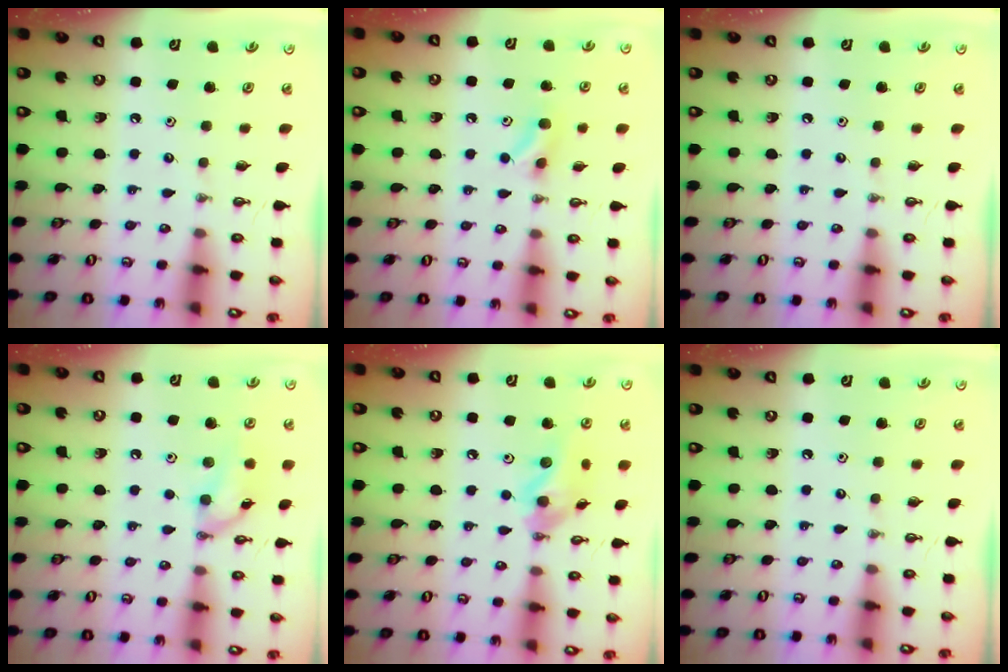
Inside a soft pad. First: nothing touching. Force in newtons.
{"total": 4.0, "press": 3.8, "slide": 1.4}
{"total": 0.0}
{"total": 10.3, "press": 10.3, "slide": 0.6}
{"total": 11.9, "press": 11.9, "slide": 1.4}
{"total": 0.0}